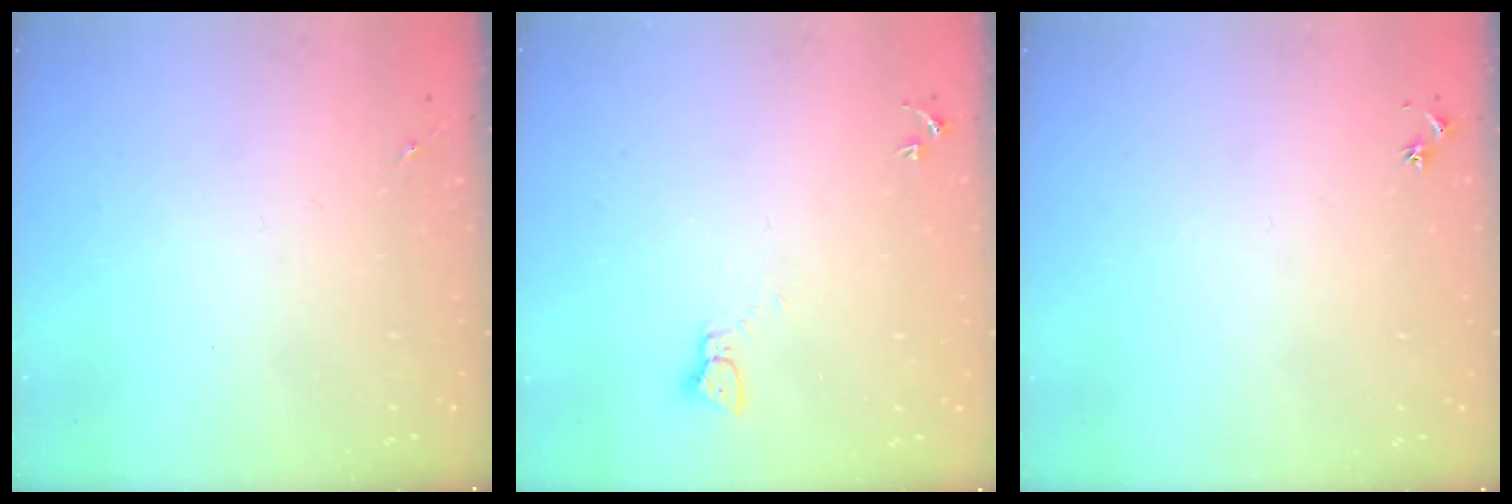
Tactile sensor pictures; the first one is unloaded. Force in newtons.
{"total": 2.3, "press": 2.3, "slide": 0.3}
{"total": 2.9, "press": 2.8, "slide": 0.3}